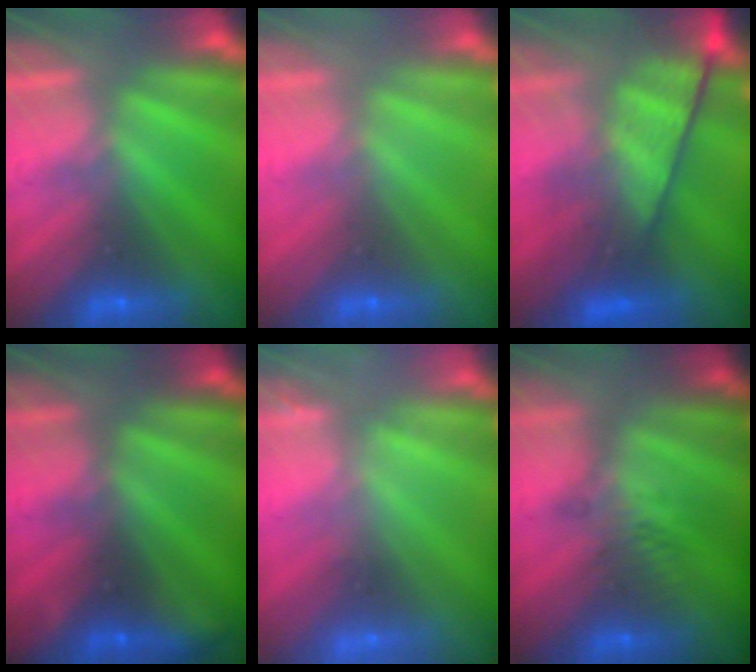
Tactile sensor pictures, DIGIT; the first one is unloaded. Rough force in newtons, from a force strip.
{"total": 3.6}
{"total": 7.7}
{"total": 2.4}
{"total": 2.4}
{"total": 2.6}